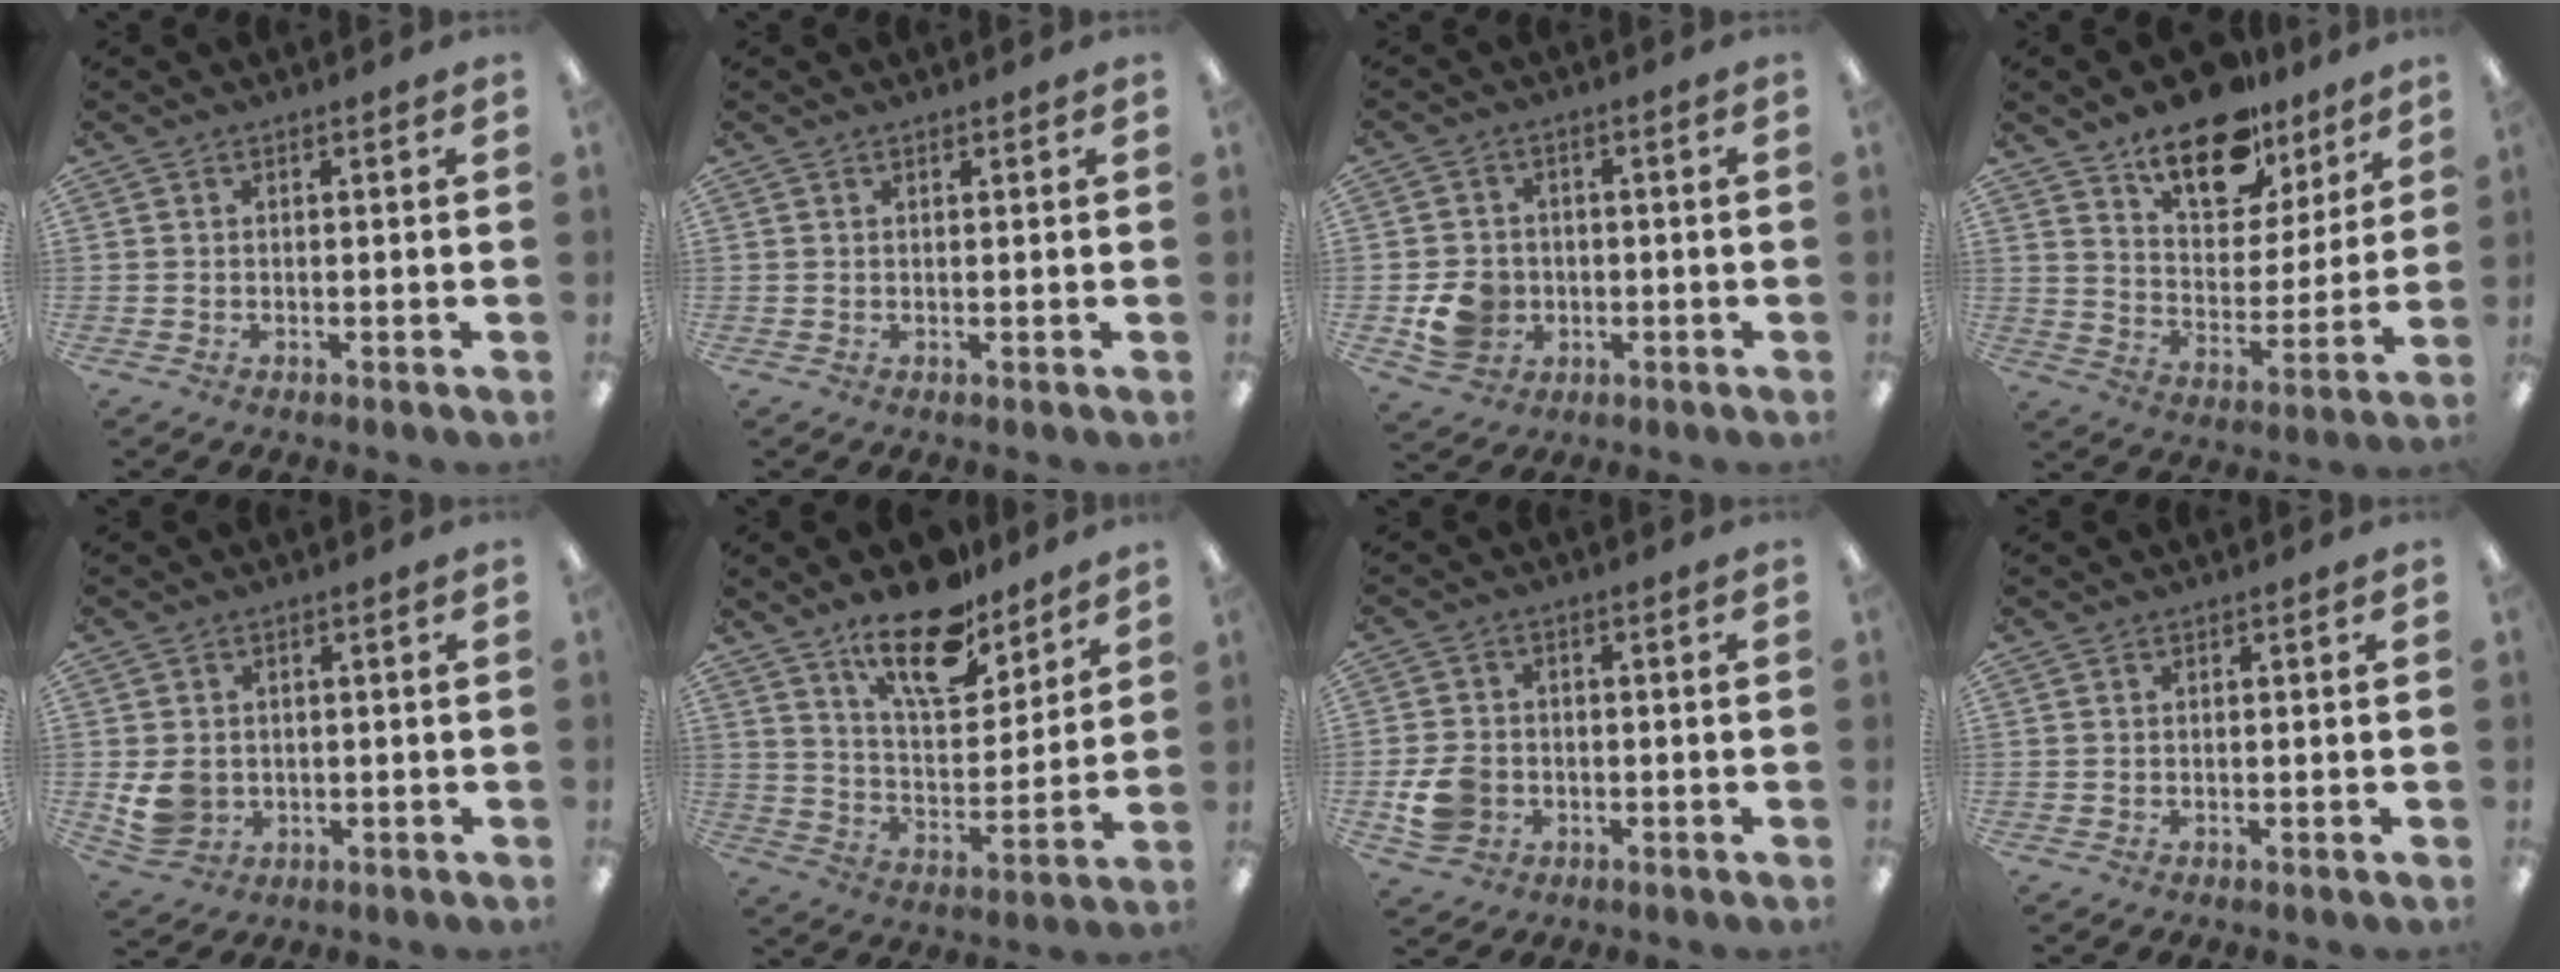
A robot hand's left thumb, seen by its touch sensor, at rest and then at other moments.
{"total": 0.6, "force": [0.5, 0.2, 0.2], "torque": [-0.006, 0.001, 0.009]}
{"total": 7.6, "force": [-1.7, 6.7, 3.1], "torque": [-0.060, 0.012, -0.026]}
{"total": 16.9, "force": [12.3, 8.3, 8.2], "torque": [-0.130, -0.069, 0.216]}
{"total": 6.0, "force": [0.1, 5.2, 2.9], "torque": [-0.054, 0.003, 0.006]}
{"total": 17.6, "force": [13.1, 6.9, 9.5], "torque": [-0.157, -0.074, 0.224]}
{"total": 7.2, "force": [-2.0, 5.8, 3.8], "torque": [-0.067, 0.009, -0.035]}
{"total": 0.0}